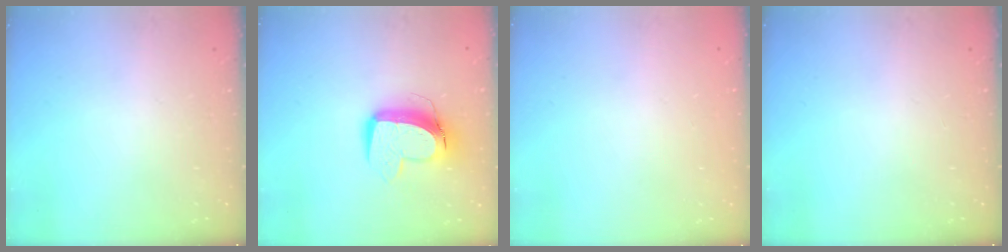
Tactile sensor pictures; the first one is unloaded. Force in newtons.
{"total": 11.5, "press": 11.4, "slide": 1.2}
{"total": 0.0}
{"total": 0.0}